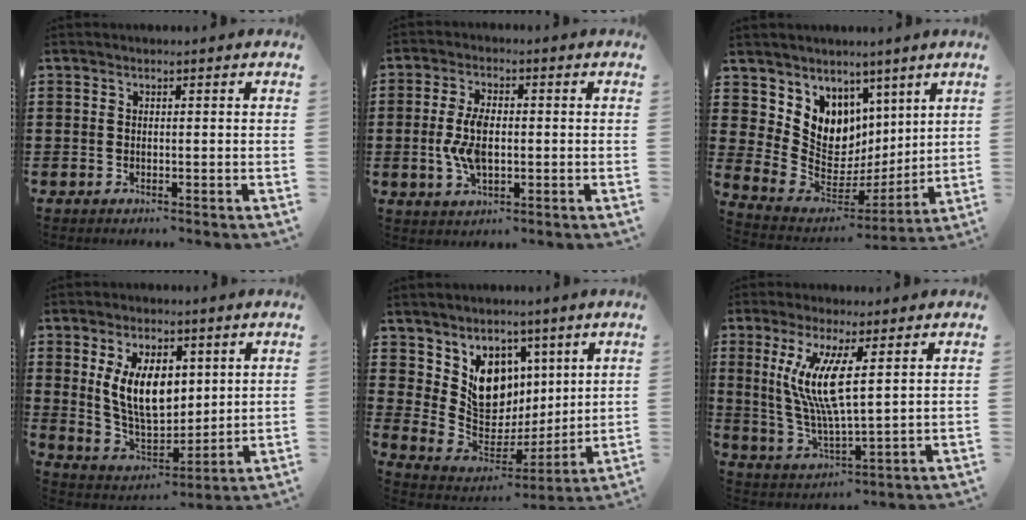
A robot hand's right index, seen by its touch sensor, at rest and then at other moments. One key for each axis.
{"total": 6.5, "fx": -0.4, "fy": 3.1, "fz": 5.7, "tx": -0.135, "ty": -0.004, "tz": -0.013}
{"total": 8.2, "fx": 4.3, "fy": 7.0, "fz": 0.2, "tx": -0.047, "ty": -0.068, "tz": 0.087}
{"total": 9.9, "fx": 2.6, "fy": 5.7, "fz": 7.6, "tx": -0.164, "ty": 0.008, "tz": 0.047}
{"total": 10.0, "fx": 4.8, "fy": 8.0, "fz": 3.6, "tx": -0.097, "ty": -0.034, "tz": 0.101}
{"total": 9.2, "fx": 2.9, "fy": 1.8, "fz": 8.5, "tx": -0.185, "ty": -0.008, "tz": 0.048}